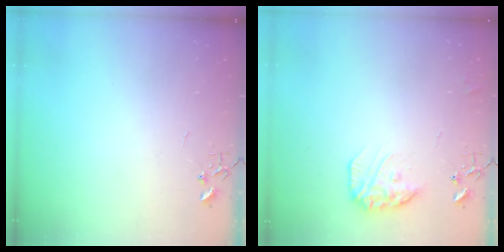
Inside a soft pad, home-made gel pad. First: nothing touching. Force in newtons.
{"total": 14.0, "press": 14.0, "slide": 1.0}